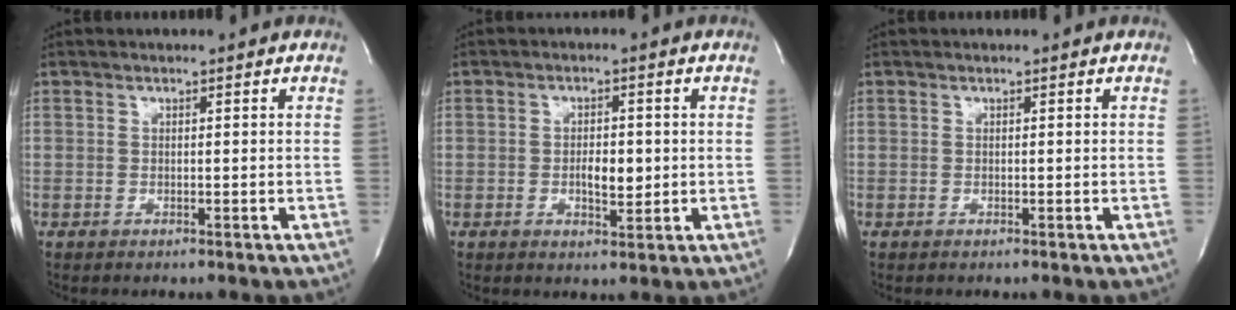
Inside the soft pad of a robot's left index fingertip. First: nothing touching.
{"total": 3.9, "force": [-0.3, 1.7, 3.5], "torque": [-0.058, -0.001, -0.001]}
{"total": 0.0}